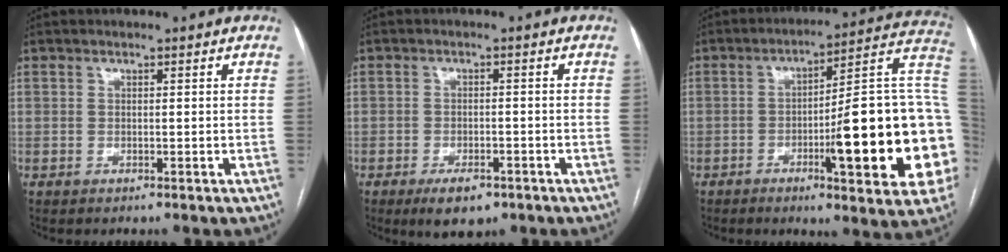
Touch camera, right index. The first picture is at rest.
{"total": 5.1, "force": [-3.2, 2.3, 3.2], "torque": [-0.053, -0.002, -0.044]}
{"total": 23.6, "force": [-4.1, 2.8, 23.1], "torque": [-0.240, 0.015, -0.056]}